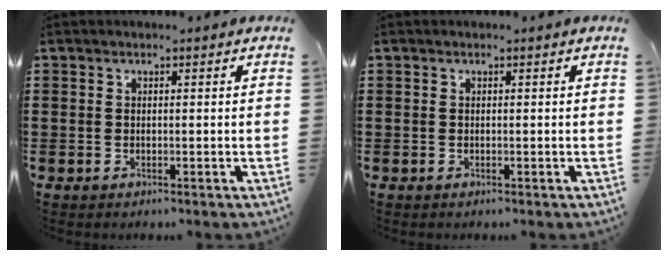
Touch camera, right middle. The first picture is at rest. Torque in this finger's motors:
{"motor_torque": [-0.08, 0.08, 0.05, 0.00]}